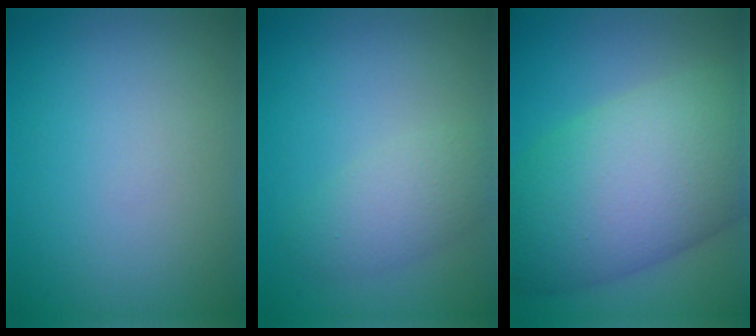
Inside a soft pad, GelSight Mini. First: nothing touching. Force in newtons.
{"total": 2.9, "press": 2.9, "slide": 0.1}
{"total": 12.6, "press": 12.6, "slide": 0.5}